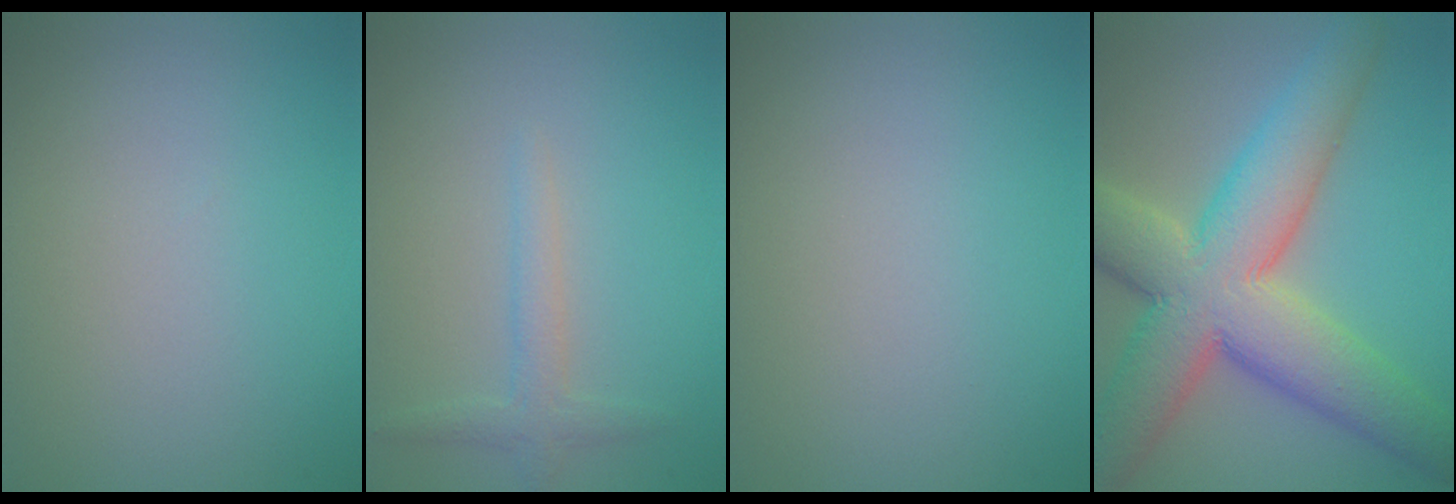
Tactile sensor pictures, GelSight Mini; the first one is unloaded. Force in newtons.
{"total": 1.8, "press": 1.8, "slide": 0.1}
{"total": 0.0}
{"total": 11.8, "press": 11.8, "slide": 0.7}